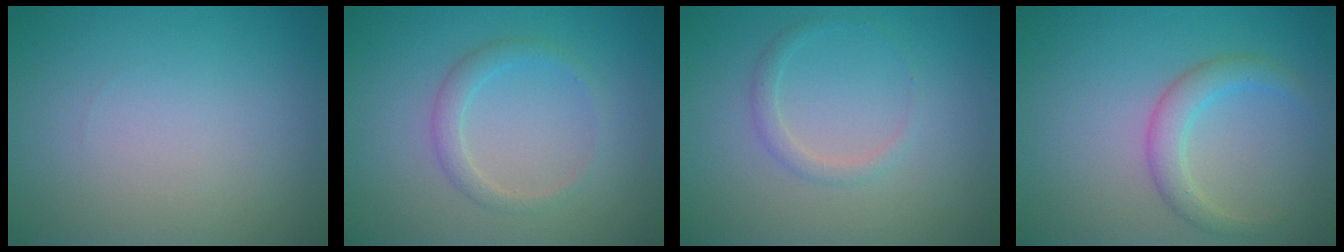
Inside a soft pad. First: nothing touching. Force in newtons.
{"total": 1.8, "press": 1.8, "slide": 0.0}
{"total": 1.3, "press": 1.3, "slide": 0.1}
{"total": 2.0, "press": 2.0, "slide": 0.2}